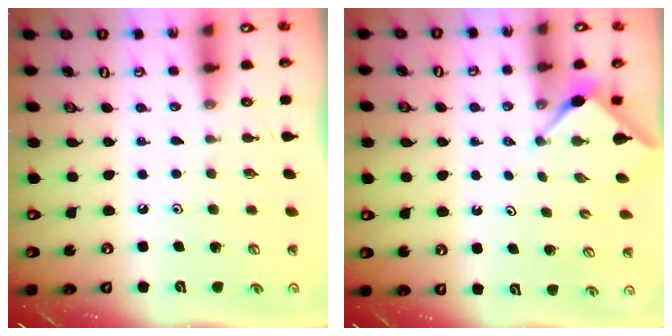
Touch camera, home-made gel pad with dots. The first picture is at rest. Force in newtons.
{"total": 2.9, "press": 2.8, "slide": 0.4}